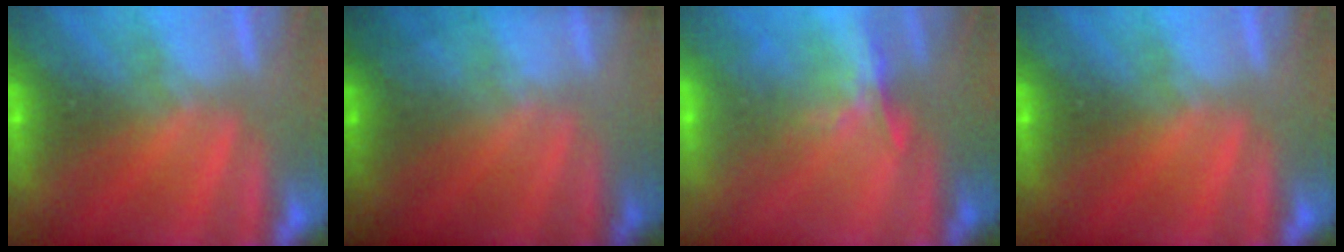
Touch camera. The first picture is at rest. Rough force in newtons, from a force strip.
{"total": 1.8}
{"total": 2.4}
{"total": 0.0}